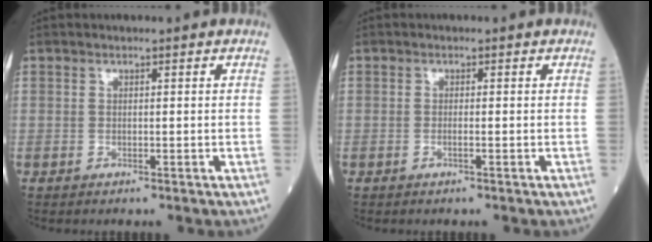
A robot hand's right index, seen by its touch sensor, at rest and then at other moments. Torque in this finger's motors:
{"motor_torque": [-0.17, 0.05, -0.02, 0.00]}